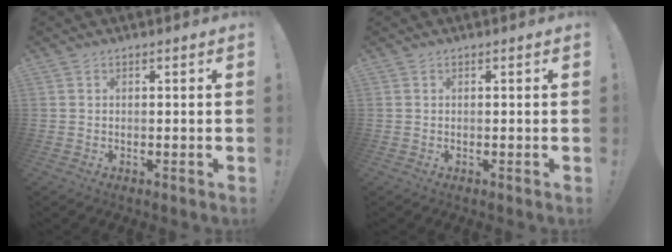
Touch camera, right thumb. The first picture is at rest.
{"total": 0.0}